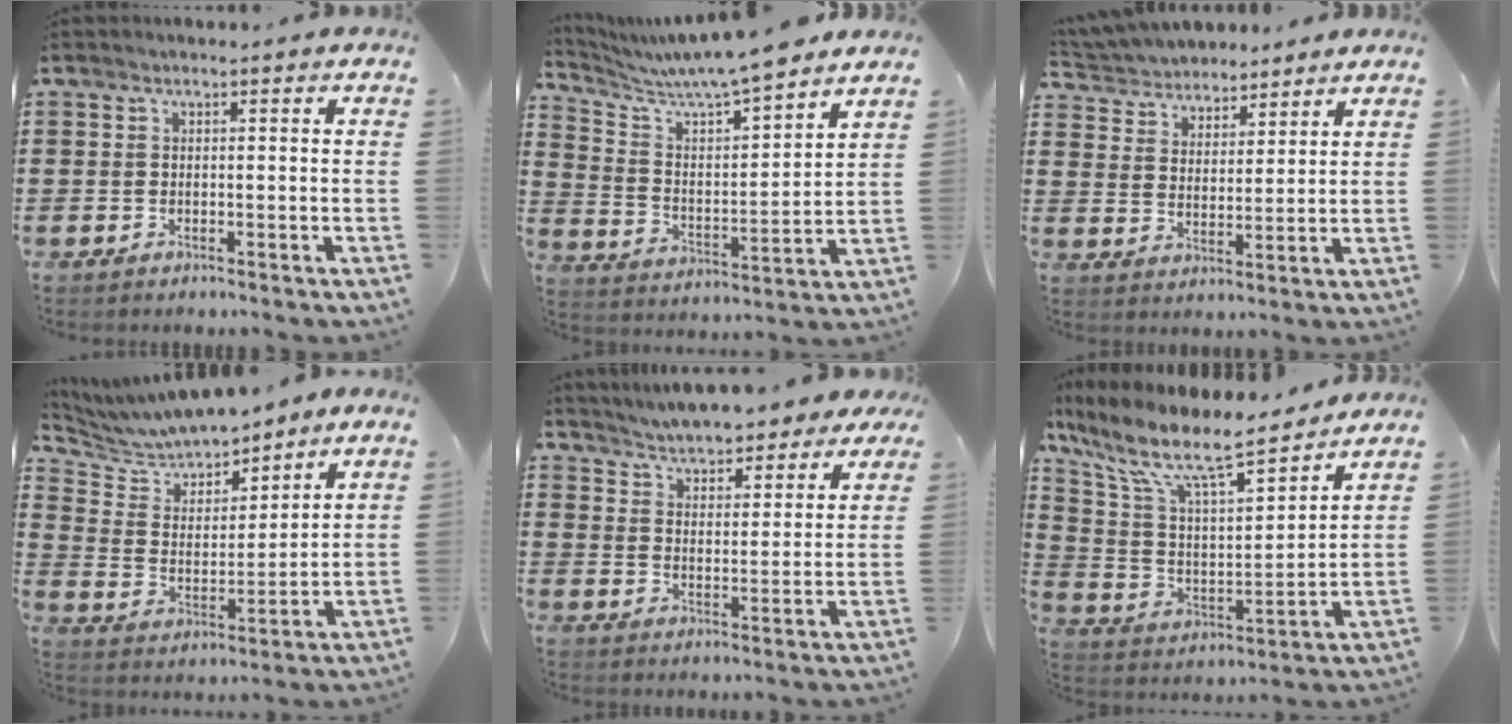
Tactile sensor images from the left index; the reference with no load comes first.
{"total": 7.7, "force": [7.2, -0.3, 2.8], "torque": [-0.084, -0.056, 0.119]}
{"total": 4.6, "force": [4.5, 1.2, -0.3], "torque": [-0.018, -0.018, 0.080]}
{"total": 5.9, "force": [5.6, 1.5, 0.5], "torque": [-0.047, -0.035, 0.096]}
{"total": 4.9, "force": [4.9, 0.6, 0.5], "torque": [-0.036, -0.029, 0.084]}
{"total": 11.0, "force": [8.7, 2.2, 6.3], "torque": [-0.160, -0.053, 0.147]}